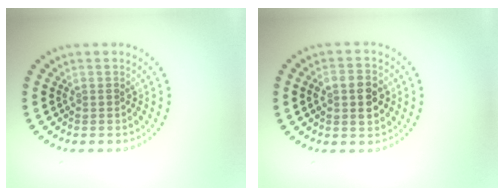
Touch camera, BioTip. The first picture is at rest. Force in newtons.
{"total": 3.9, "press": 3.9, "slide": 0.3}